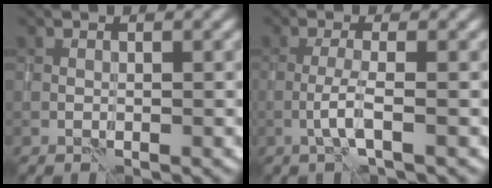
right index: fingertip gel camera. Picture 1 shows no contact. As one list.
[{"total": 2.1, "force": [-0.9, -0.2, 1.9], "torque": [-0.042, 0.007, -0.024]}]